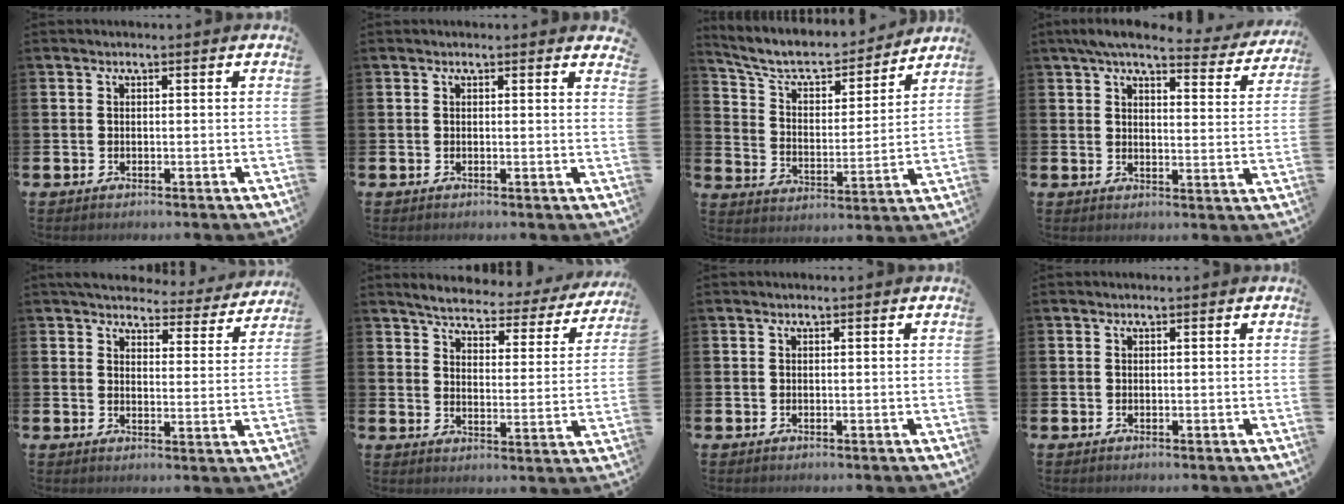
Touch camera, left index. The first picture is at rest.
{"total": 0.6, "force": [0.6, 0.0, 0.1], "torque": [0.000, 0.000, 0.012]}
{"total": 7.6, "force": [6.9, 2.1, 2.4], "torque": [-0.075, -0.052, 0.116]}
{"total": 5.5, "force": [4.8, 1.1, 2.4], "torque": [-0.051, -0.026, 0.078]}
{"total": 5.0, "force": [4.7, 1.3, 0.6], "torque": [-0.029, -0.035, 0.081]}
{"total": 4.7, "force": [4.4, 0.7, 1.3], "torque": [-0.040, -0.037, 0.067]}
{"total": 0.0}
{"total": 0.0}